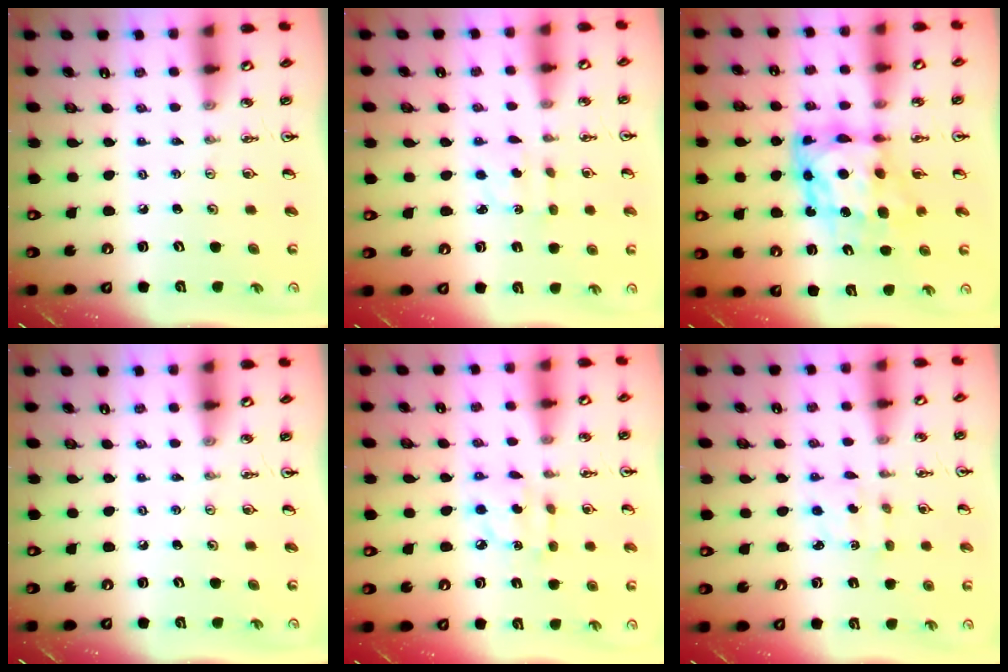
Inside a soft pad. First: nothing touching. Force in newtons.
{"total": 2.7, "press": 2.6, "slide": 0.5}
{"total": 10.8, "press": 10.7, "slide": 1.2}
{"total": 0.0}
{"total": 4.8, "press": 4.8, "slide": 0.1}
{"total": 2.1, "press": 2.0, "slide": 0.7}